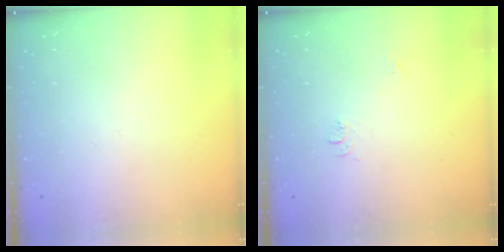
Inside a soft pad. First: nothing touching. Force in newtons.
{"total": 6.6, "press": 6.6, "slide": 0.6}